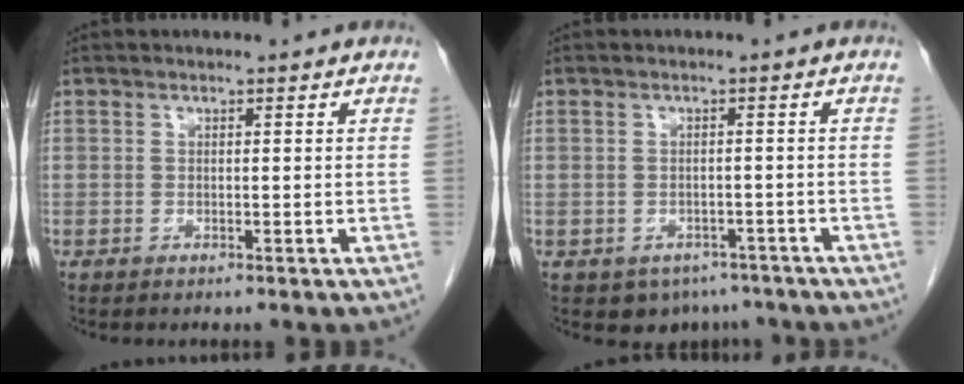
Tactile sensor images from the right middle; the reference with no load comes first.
{"total": 4.6, "force": [-3.3, 3.1, 0.7], "torque": [-0.002, 0.006, -0.040]}